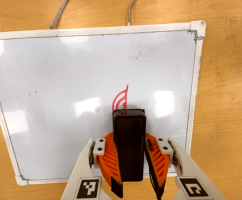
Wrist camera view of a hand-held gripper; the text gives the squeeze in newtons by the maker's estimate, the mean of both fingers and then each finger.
{"total": 10.4, "left": 8.8, "right": 11.9}